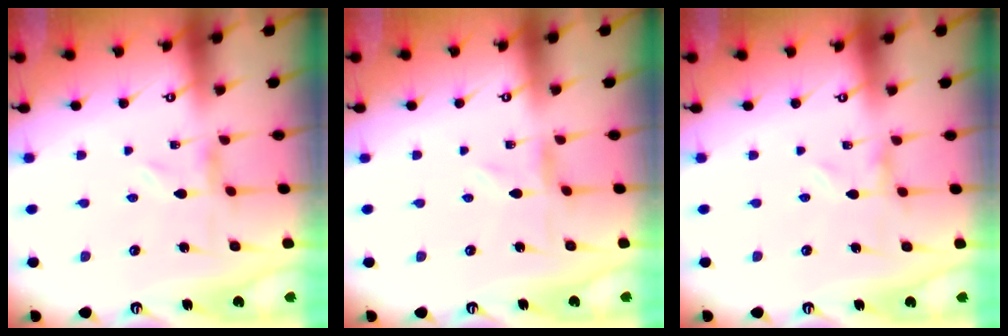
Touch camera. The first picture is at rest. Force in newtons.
{"total": 0.8, "press": 0.8, "slide": 0.2}
{"total": 0.0}